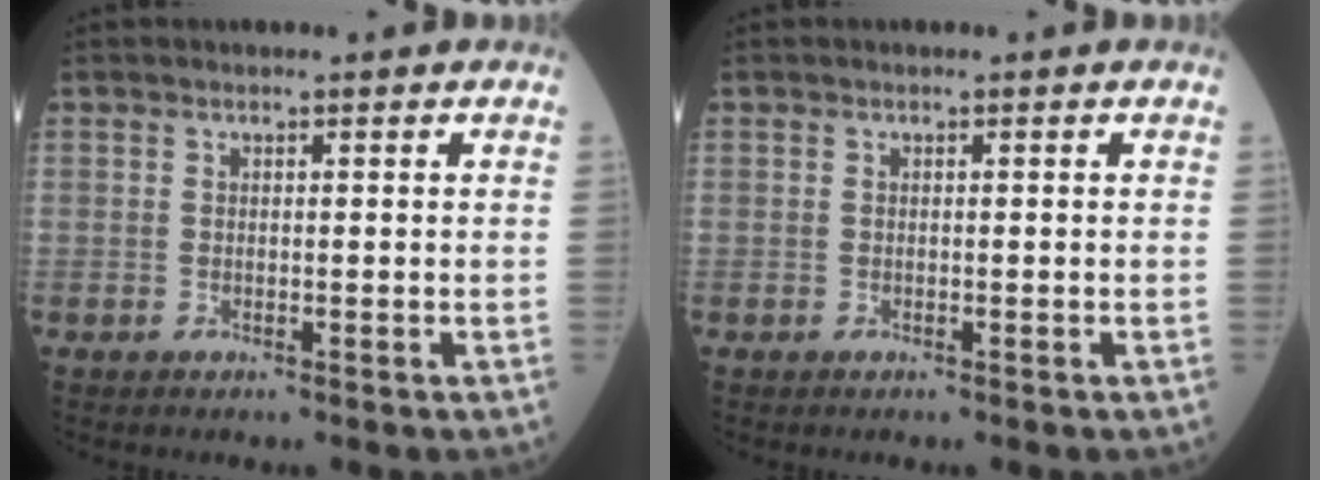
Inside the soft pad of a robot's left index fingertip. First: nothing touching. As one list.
[{"total": 0.0}]